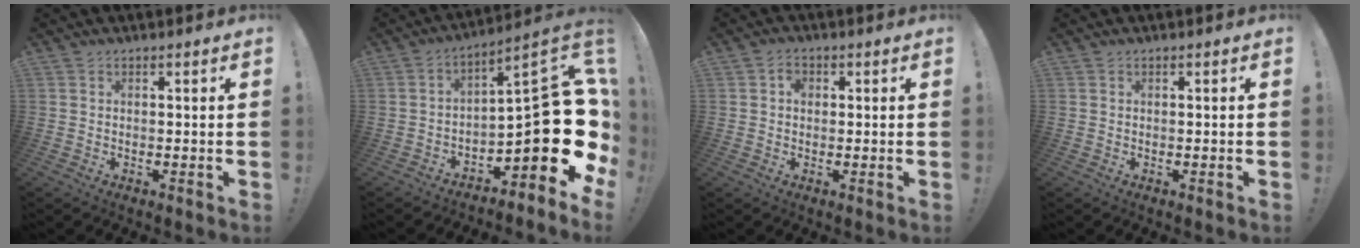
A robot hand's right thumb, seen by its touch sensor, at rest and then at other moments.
{"total": 18.5, "force": [-2.9, 7.3, 16.8], "torque": [-0.203, -0.011, -0.040]}
{"total": 2.5, "force": [0.0, 2.0, 1.4], "torque": [-0.015, 0.002, -0.004]}
{"total": 0.0}